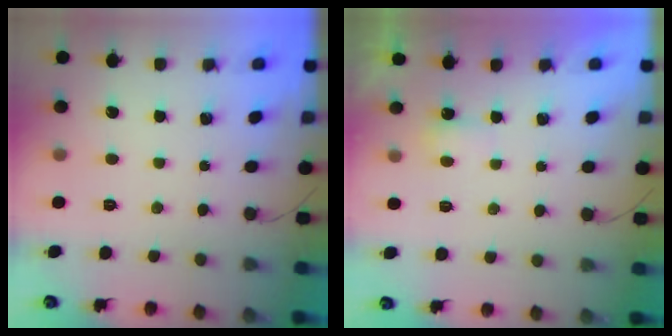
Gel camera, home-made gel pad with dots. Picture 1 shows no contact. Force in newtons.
{"total": 2.8, "press": 2.7, "slide": 0.7}